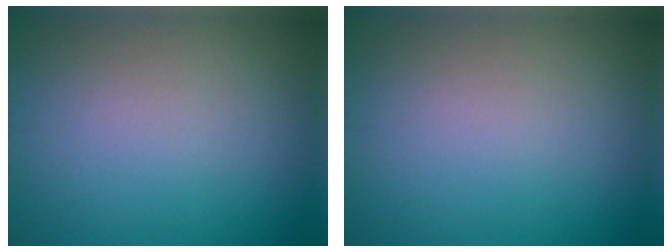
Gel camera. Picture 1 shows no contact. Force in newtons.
{"total": 0.0}